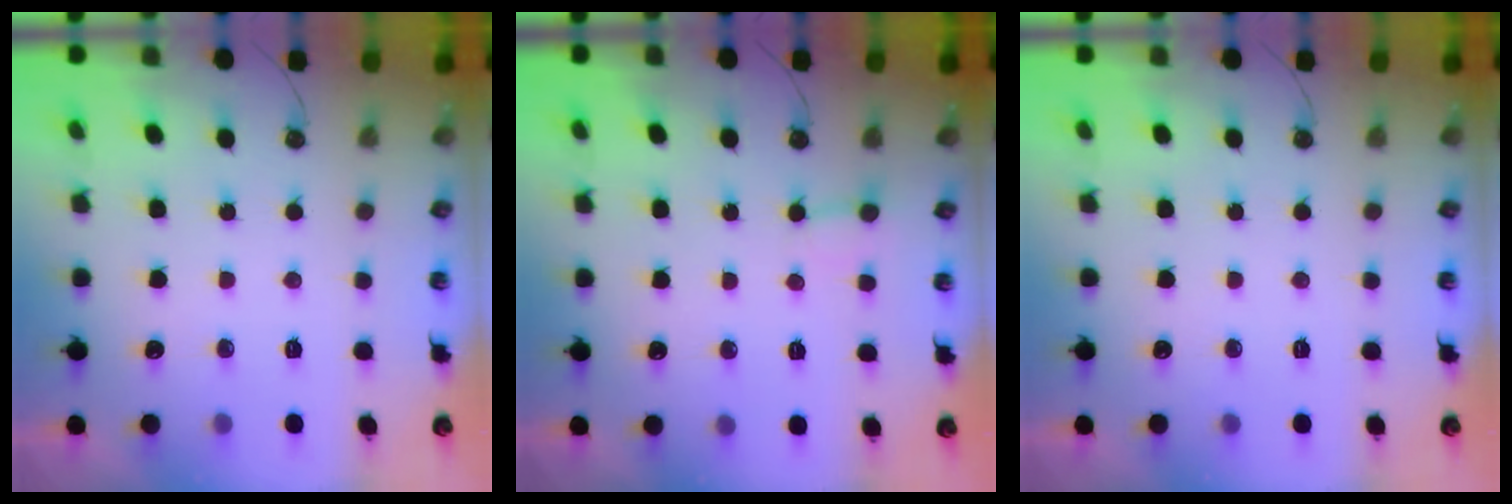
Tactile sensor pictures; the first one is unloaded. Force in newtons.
{"total": 3.0, "press": 3.0, "slide": 0.2}
{"total": 0.0}